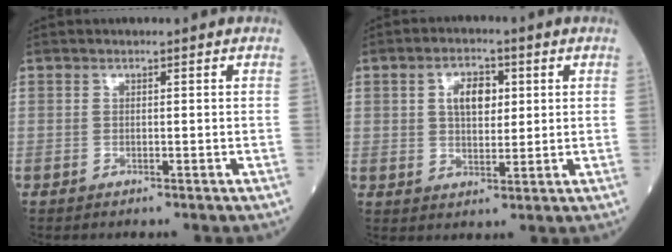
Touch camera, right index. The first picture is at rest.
{"total": 5.6, "force": [1.6, 3.0, 4.4], "torque": [-0.076, 0.010, 0.029]}